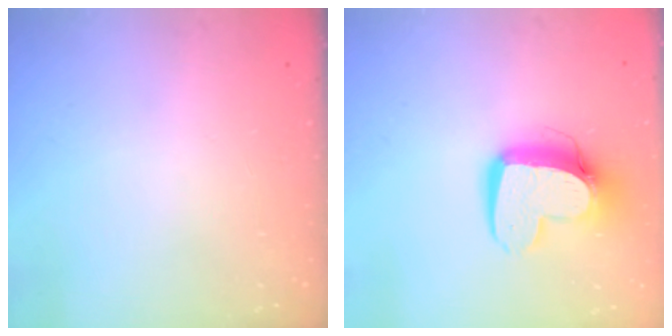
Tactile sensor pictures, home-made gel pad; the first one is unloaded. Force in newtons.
{"total": 13.0, "press": 12.9, "slide": 1.4}